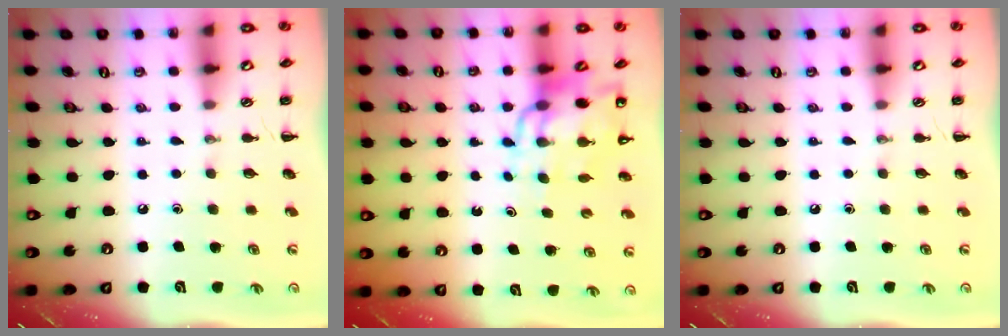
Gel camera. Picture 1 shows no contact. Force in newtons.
{"total": 12.4, "press": 11.8, "slide": 3.9}
{"total": 0.0}